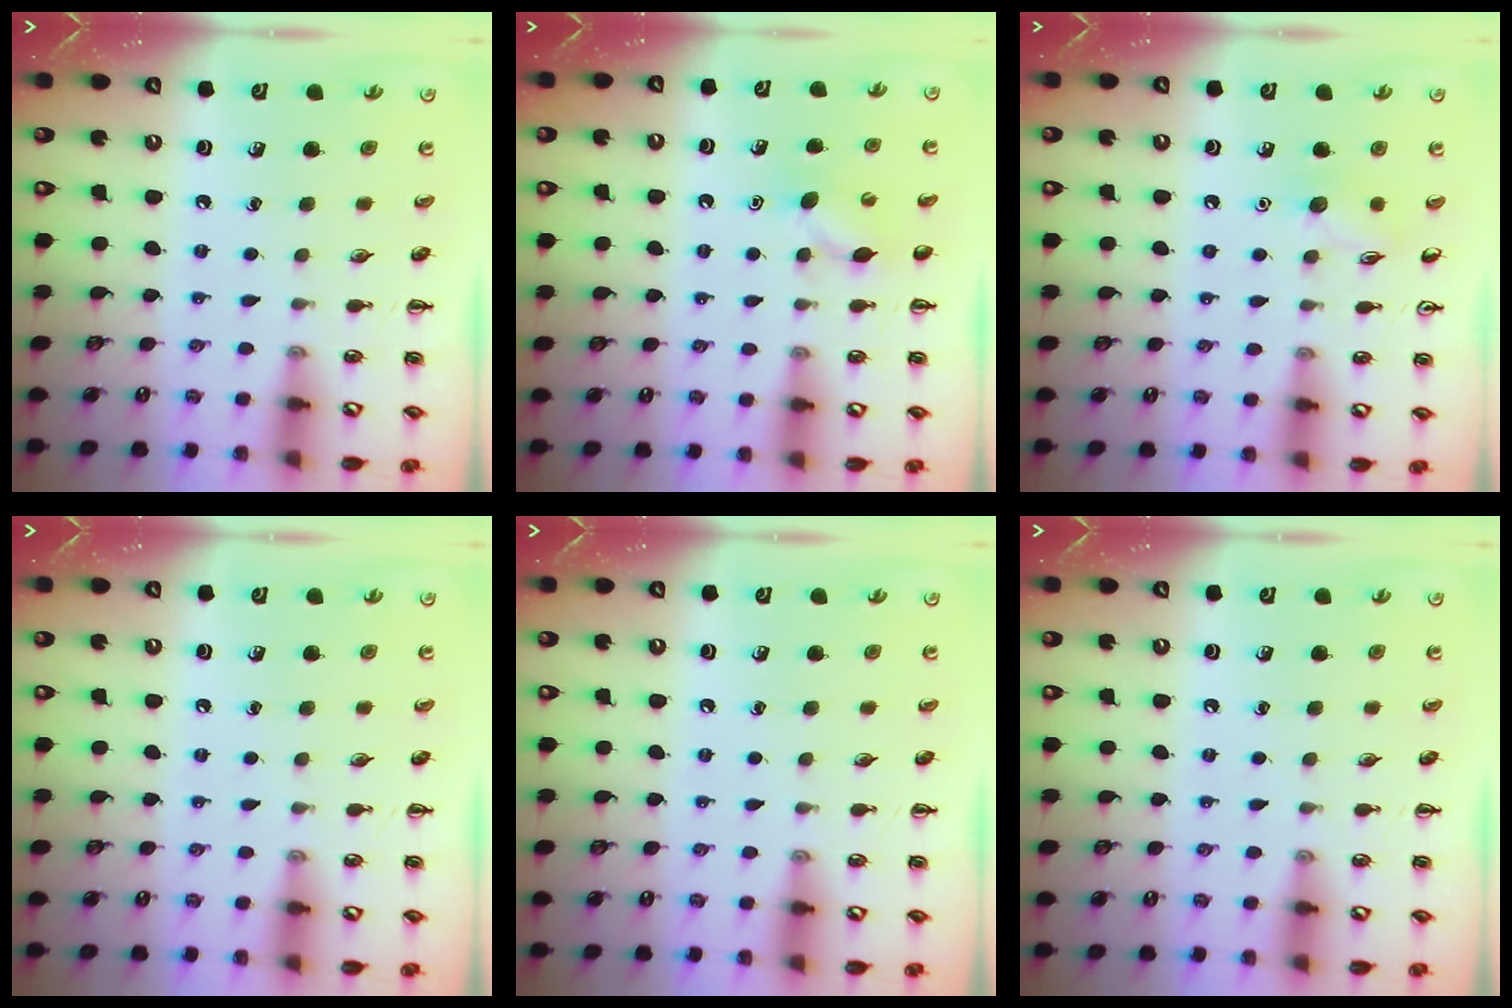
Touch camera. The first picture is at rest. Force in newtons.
{"total": 6.3, "press": 6.1, "slide": 1.8}
{"total": 6.5, "press": 6.4, "slide": 1.2}
{"total": 0.0}
{"total": 0.0}
{"total": 0.0}